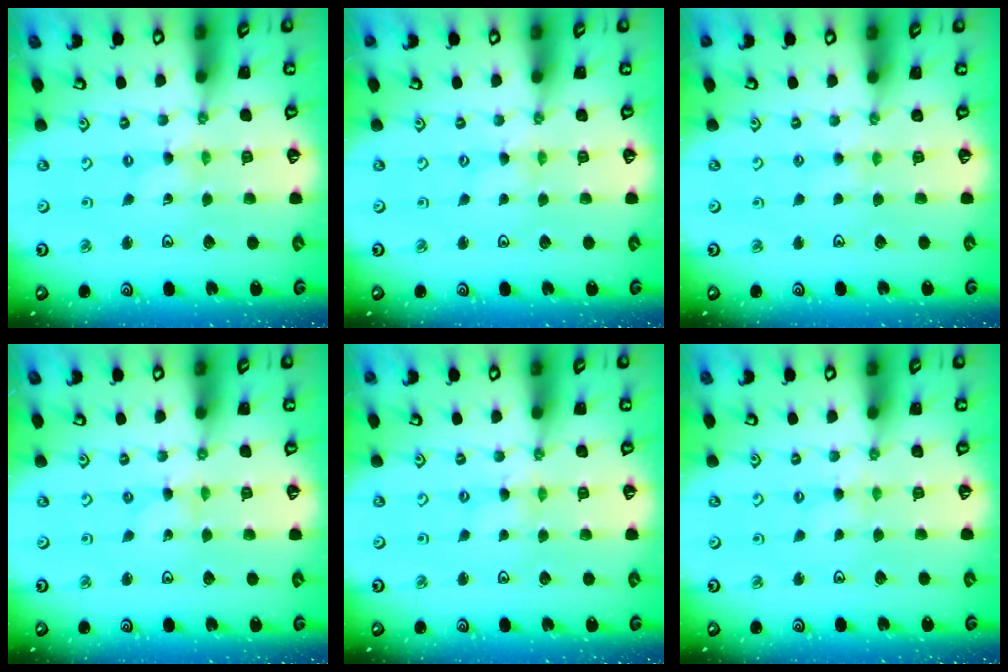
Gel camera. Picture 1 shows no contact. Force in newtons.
{"total": 0.6, "press": 0.6, "slide": 0.2}
{"total": 2.1, "press": 2.1, "slide": 0.4}
{"total": 0.0}
{"total": 0.0}
{"total": 2.6, "press": 2.6, "slide": 0.4}